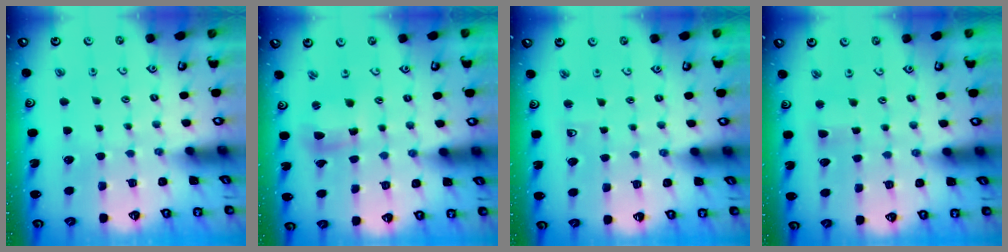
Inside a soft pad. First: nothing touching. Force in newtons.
{"total": 6.7, "press": 6.6, "slide": 0.8}
{"total": 2.9, "press": 2.9, "slide": 0.6}
{"total": 2.8, "press": 2.8, "slide": 0.3}